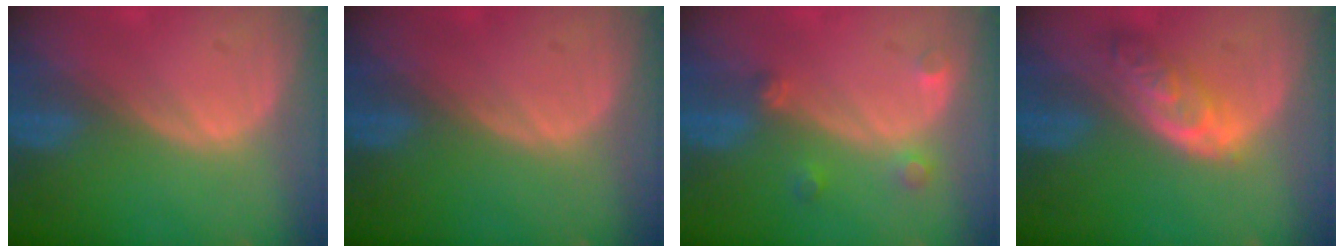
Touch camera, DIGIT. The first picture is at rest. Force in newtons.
{"total": 0.0}
{"total": 2.6, "press": 2.6, "slide": 0.5}
{"total": 5.2, "press": 5.2, "slide": 0.4}